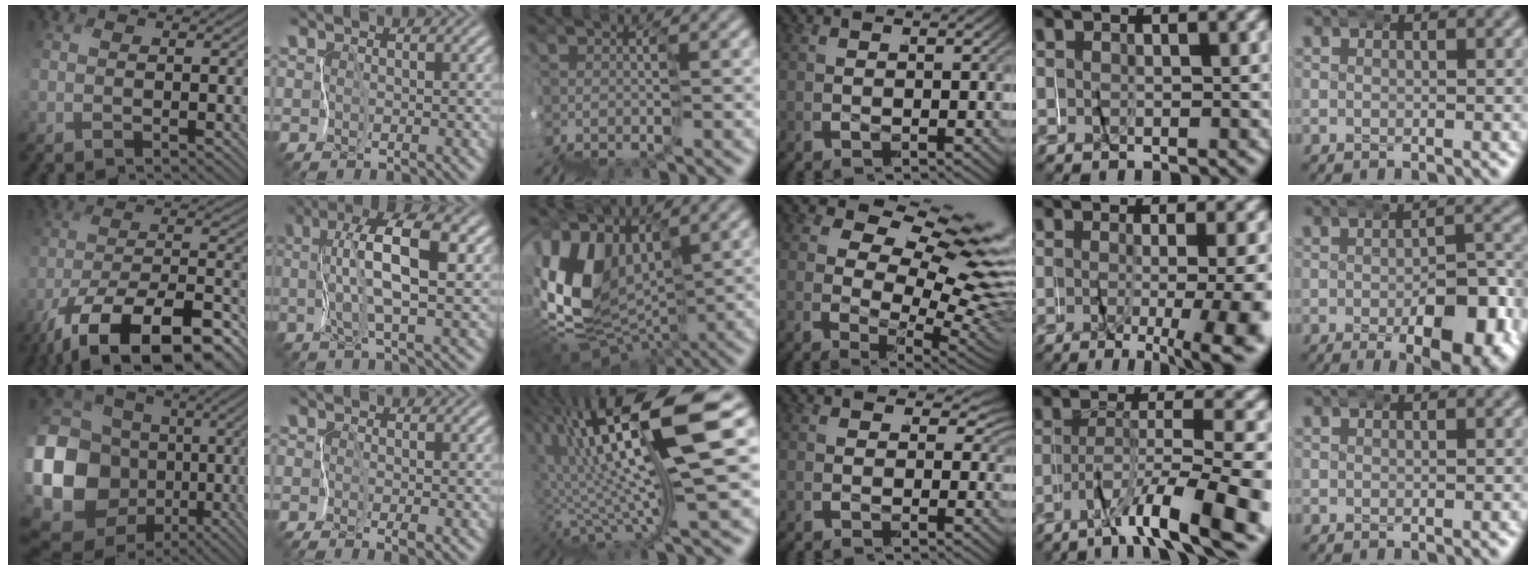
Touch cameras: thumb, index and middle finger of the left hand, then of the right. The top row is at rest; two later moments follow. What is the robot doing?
{"motion": "wrap", "object": "masking tape"}